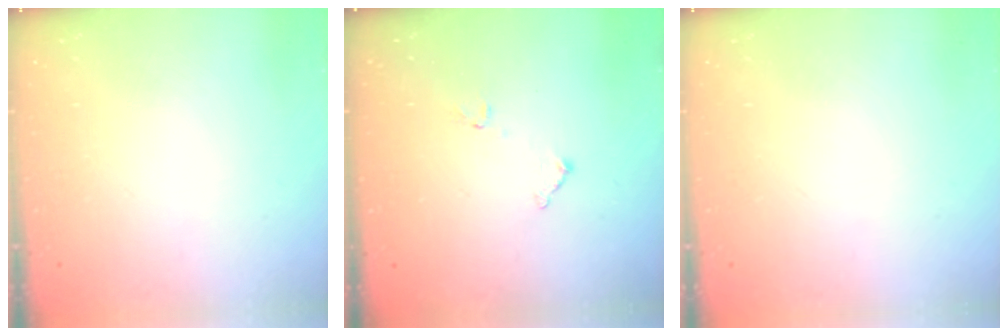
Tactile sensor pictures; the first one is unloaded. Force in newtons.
{"total": 7.1, "press": 7.1, "slide": 0.3}
{"total": 0.0}